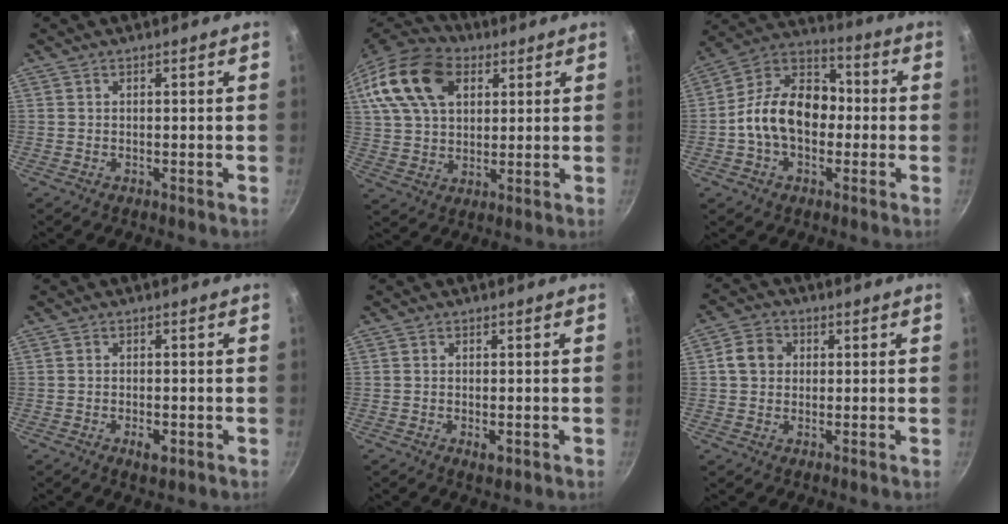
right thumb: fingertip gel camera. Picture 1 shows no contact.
{"total": 19.6, "force": [7.7, 12.9, 12.7], "torque": [-0.229, 0.008, 0.135]}
{"total": 15.9, "force": [-1.6, 11.2, 11.2], "torque": [-0.150, 0.046, -0.048]}
{"total": 2.9, "force": [-1.1, 1.4, 2.3], "torque": [-0.038, 0.005, -0.018]}
{"total": 2.1, "force": [-0.7, 1.1, 1.7], "torque": [-0.029, -0.004, -0.010]}
{"total": 5.5, "force": [0.8, 4.8, 2.7], "torque": [-0.028, 0.009, 0.004]}